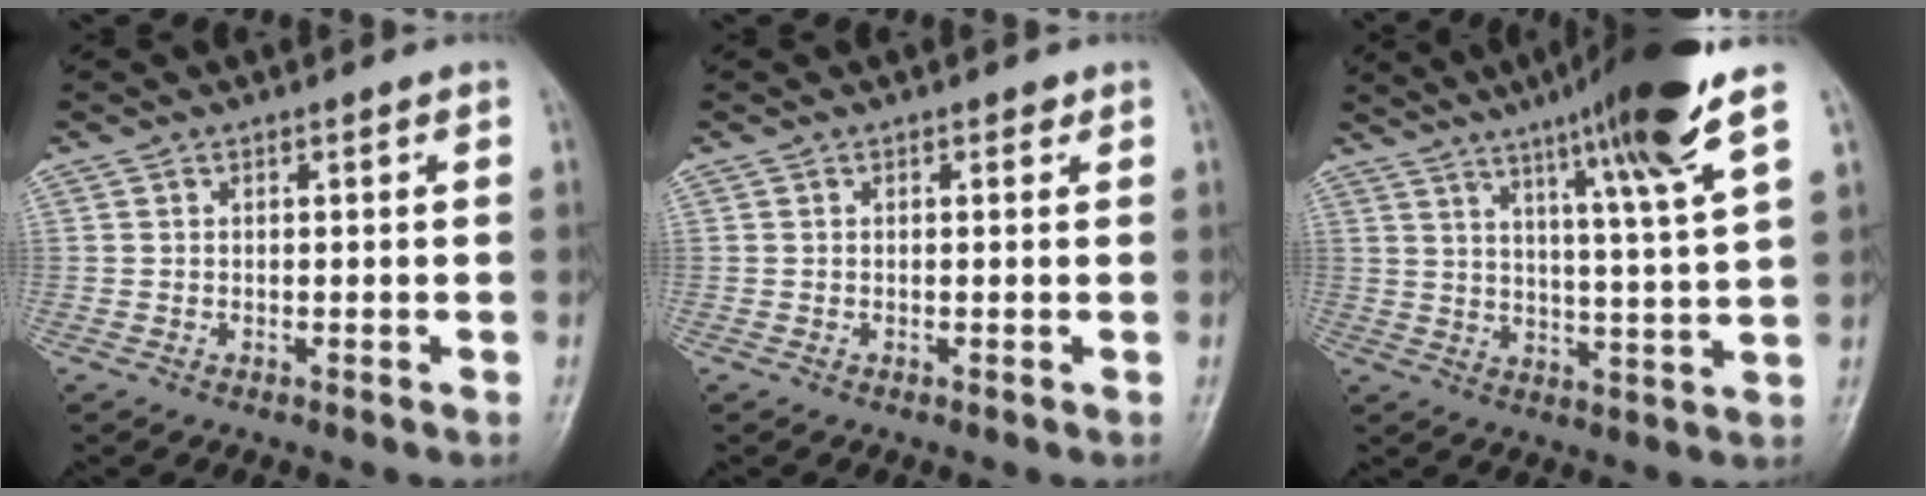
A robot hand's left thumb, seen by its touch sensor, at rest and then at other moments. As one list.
[{"total": 0.9, "force": [0.5, 0.6, 0.4], "torque": [0.004, -0.001, 0.003]}, {"total": 16.7, "force": [10.4, -0.3, 13.0], "torque": [-0.197, -0.041, 0.152]}]